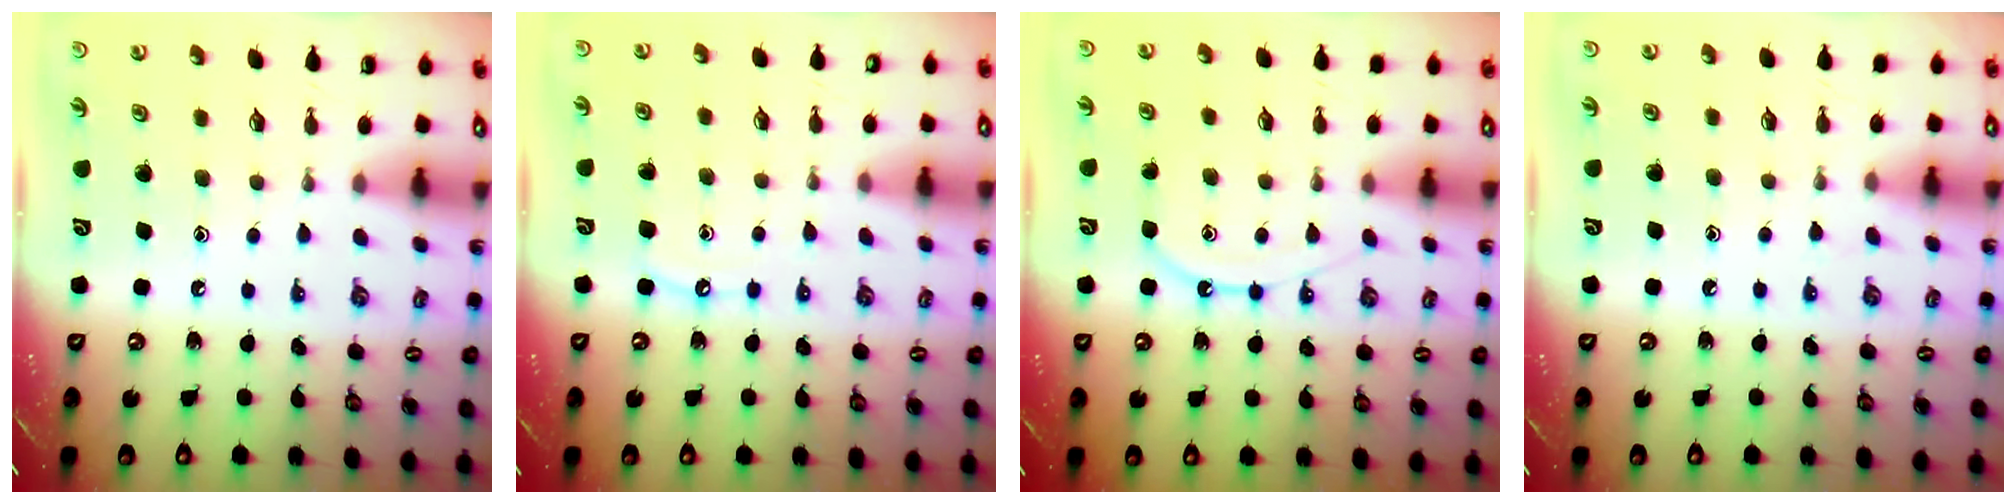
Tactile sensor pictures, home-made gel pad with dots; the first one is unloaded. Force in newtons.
{"total": 7.3, "press": 7.2, "slide": 0.7}
{"total": 9.6, "press": 9.5, "slide": 0.9}
{"total": 5.4, "press": 5.4, "slide": 0.7}